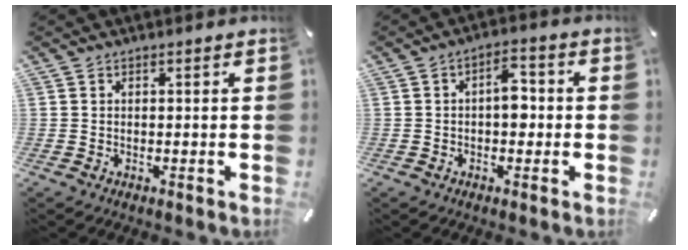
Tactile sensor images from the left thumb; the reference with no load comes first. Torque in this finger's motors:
{"motor_torque": [0.64, 0.60, 0.48, 0.03, 0.00]}